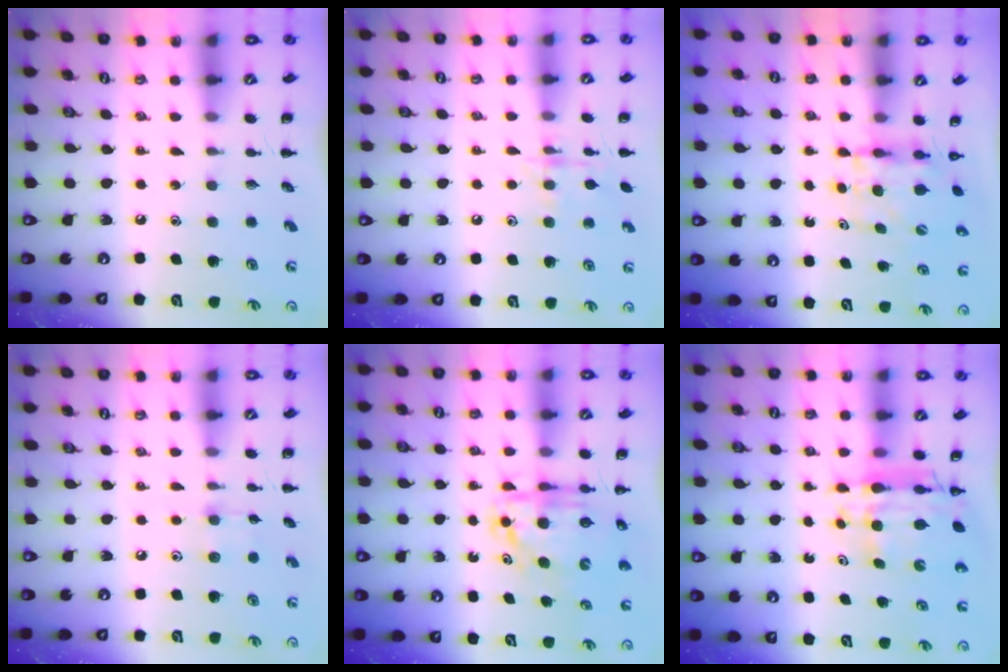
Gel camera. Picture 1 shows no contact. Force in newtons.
{"total": 9.4, "press": 9.3, "slide": 1.1}
{"total": 4.9, "press": 4.9, "slide": 0.1}
{"total": 3.6, "press": 3.4, "slide": 1.3}
{"total": 7.3, "press": 7.0, "slide": 1.8}
{"total": 9.1, "press": 8.5, "slide": 3.3}